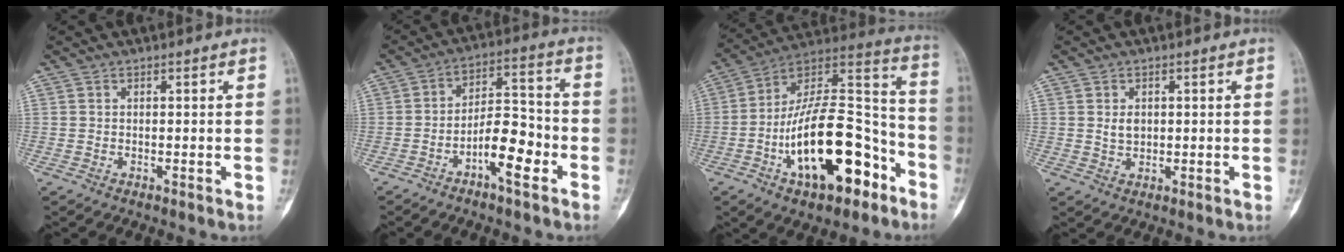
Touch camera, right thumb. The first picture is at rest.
{"total": 9.8, "force": [-4.5, 3.8, 7.9], "torque": [-0.119, 0.045, -0.078]}
{"total": 25.8, "force": [-10.2, 11.6, 20.6], "torque": [-0.341, 0.075, -0.159]}
{"total": 2.5, "force": [0.5, 1.8, 1.7], "torque": [-0.022, -0.004, 0.012]}